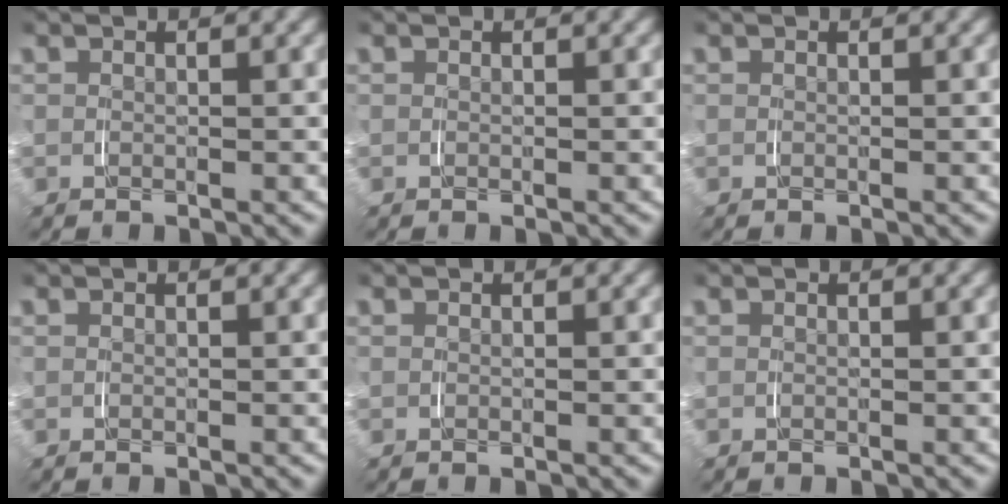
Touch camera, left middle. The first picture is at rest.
{"total": 0.0}
{"total": 0.0}
{"total": 0.0}
{"total": 0.0}
{"total": 0.0}